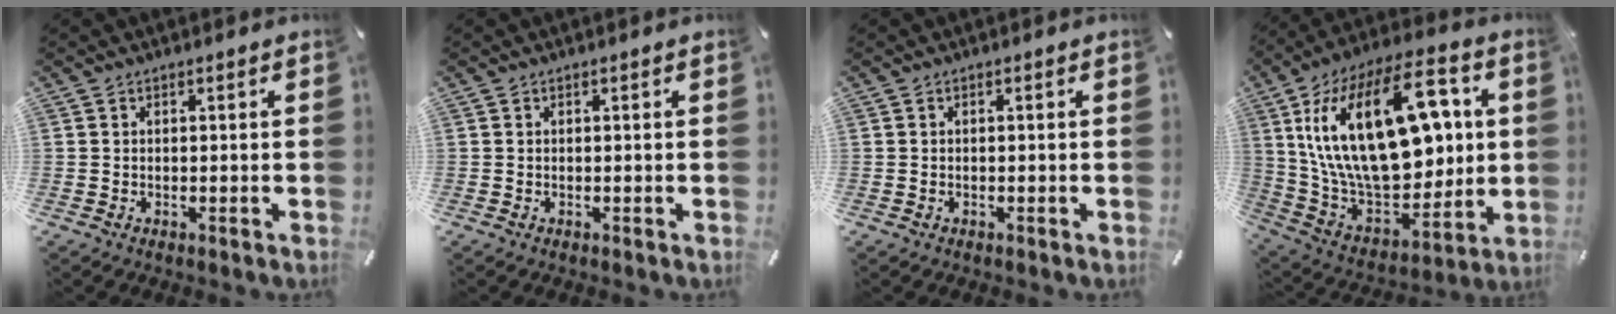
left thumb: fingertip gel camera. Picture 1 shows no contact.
{"total": 0.0}
{"total": 0.0}
{"total": 31.0, "force": [7.6, 17.5, 24.4], "torque": [-0.470, -0.036, 0.132]}